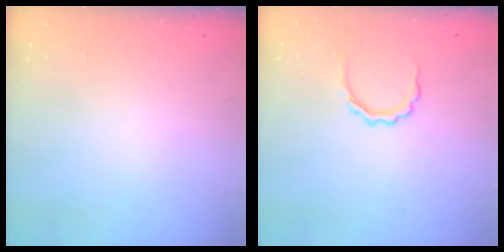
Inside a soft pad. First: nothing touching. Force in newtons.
{"total": 4.9, "press": 4.9, "slide": 0.7}